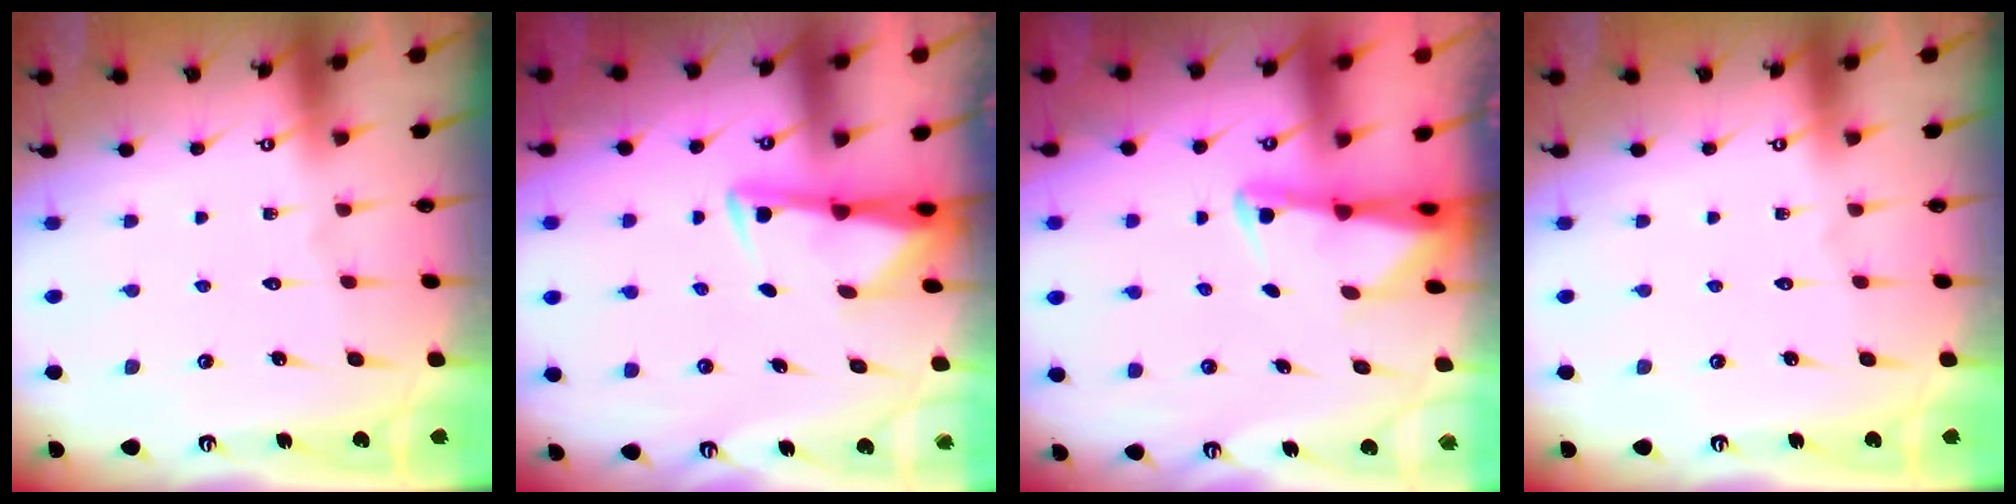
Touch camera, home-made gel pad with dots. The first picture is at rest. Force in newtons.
{"total": 3.0, "press": 3.0, "slide": 0.6}
{"total": 2.4, "press": 2.3, "slide": 0.5}
{"total": 0.0}